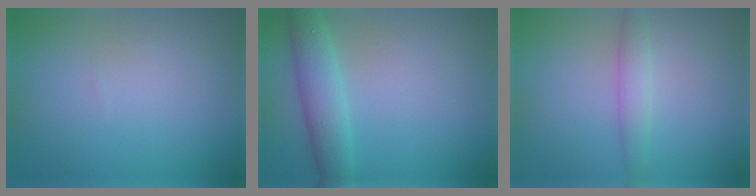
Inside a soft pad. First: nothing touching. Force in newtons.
{"total": 3.9, "press": 3.9, "slide": 0.2}
{"total": 1.9, "press": 1.9, "slide": 0.0}